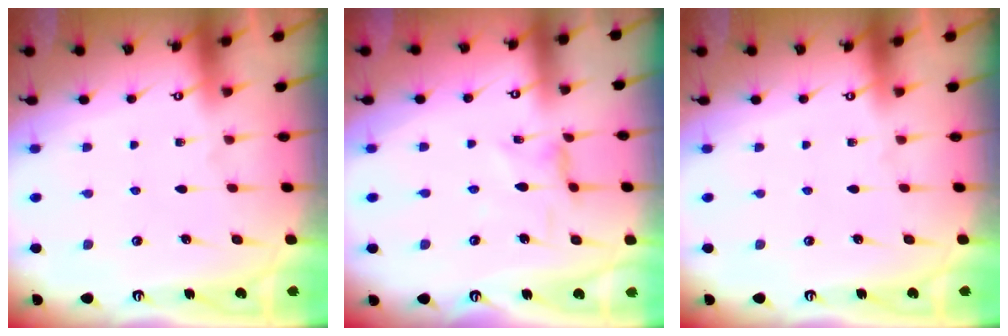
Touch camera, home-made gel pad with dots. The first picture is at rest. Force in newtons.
{"total": 2.2, "press": 2.1, "slide": 0.5}
{"total": 0.0}